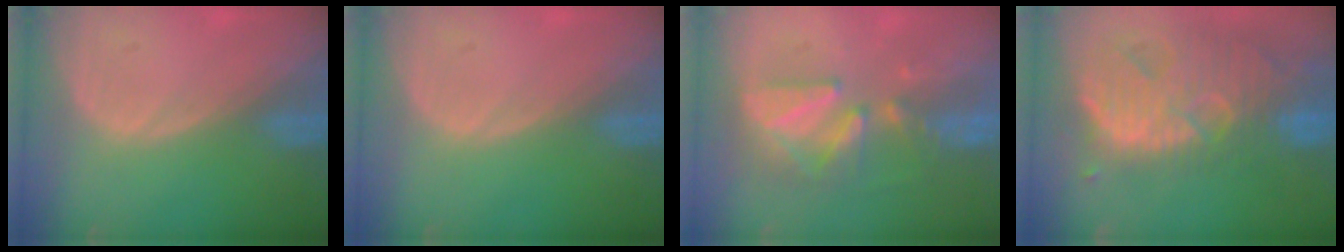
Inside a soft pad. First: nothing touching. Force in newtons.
{"total": 0.0}
{"total": 8.8, "press": 7.8, "slide": 4.1}
{"total": 13.4, "press": 11.5, "slide": 6.9}